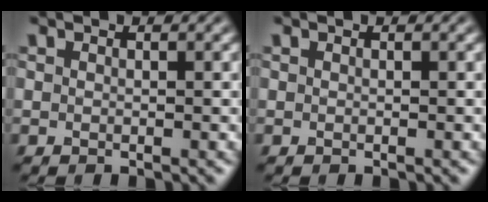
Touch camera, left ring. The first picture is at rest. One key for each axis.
{"total": 0.0}